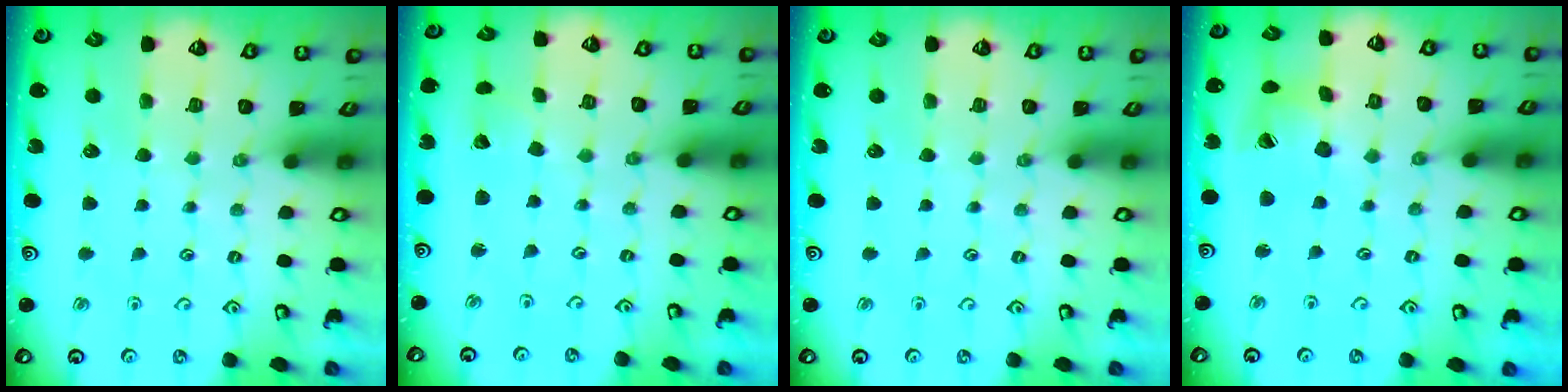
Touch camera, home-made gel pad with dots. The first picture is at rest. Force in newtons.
{"total": 1.2, "press": 1.2, "slide": 0.0}
{"total": 0.0}
{"total": 10.7, "press": 10.6, "slide": 1.2}